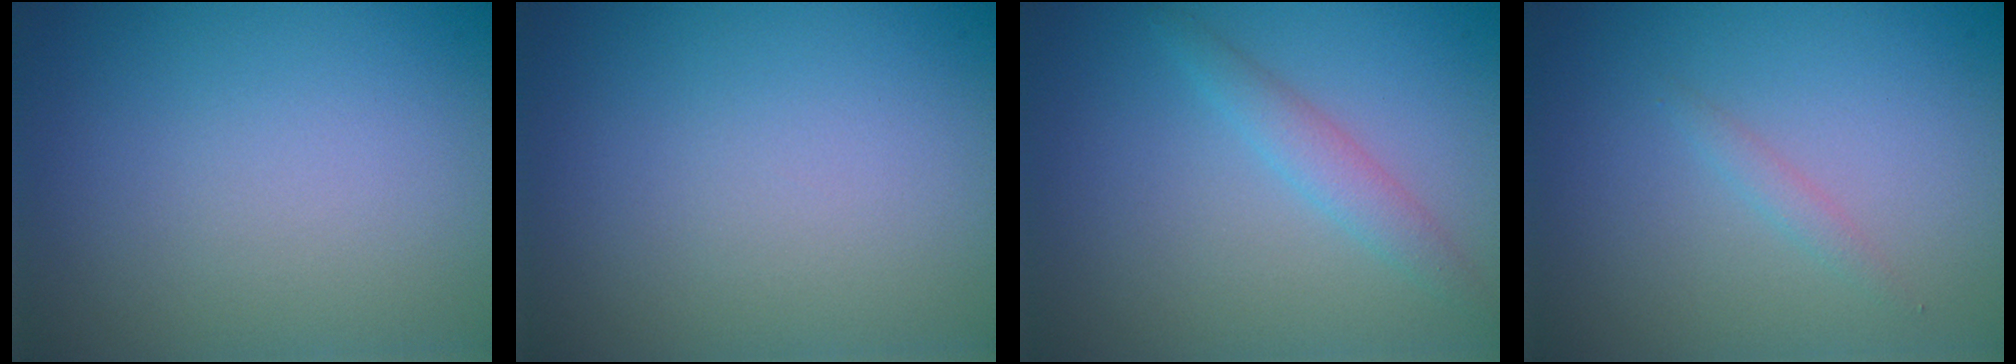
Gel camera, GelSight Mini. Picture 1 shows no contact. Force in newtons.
{"total": 0.0}
{"total": 1.8, "press": 1.8, "slide": 0.0}
{"total": 0.9, "press": 0.9, "slide": 0.1}